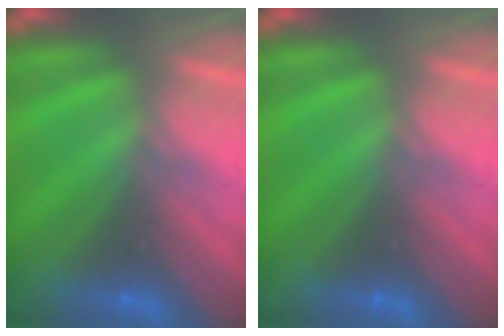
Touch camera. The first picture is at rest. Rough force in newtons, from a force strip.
{"total": 0.0}